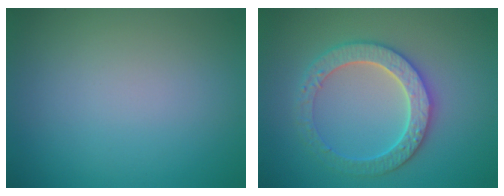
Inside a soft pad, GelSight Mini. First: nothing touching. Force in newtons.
{"total": 4.0, "press": 3.8, "slide": 1.0}